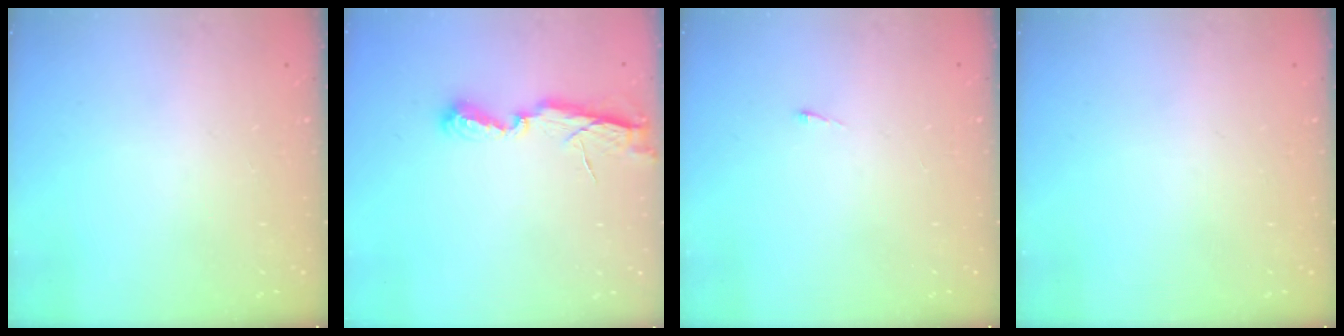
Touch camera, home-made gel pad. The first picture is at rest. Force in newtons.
{"total": 6.9, "press": 6.9, "slide": 0.1}
{"total": 2.7, "press": 2.7, "slide": 0.4}
{"total": 0.0}